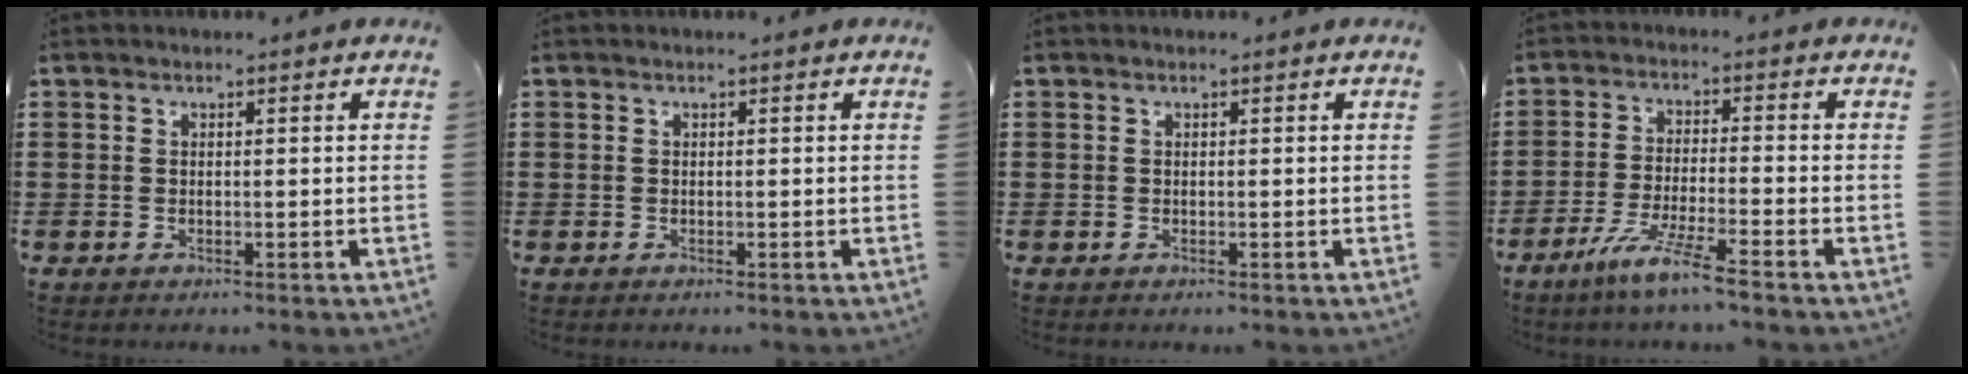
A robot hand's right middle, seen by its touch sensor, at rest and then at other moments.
{"total": 0.0}
{"total": 0.0}
{"total": 6.7, "force": [-5.2, -0.3, 4.2], "torque": [-0.091, -0.015, -0.100]}